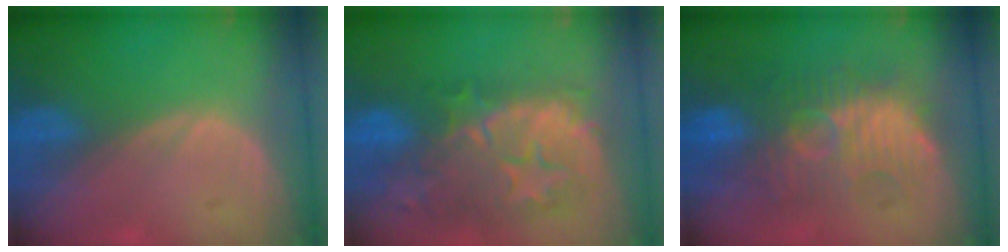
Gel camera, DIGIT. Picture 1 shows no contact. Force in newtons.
{"total": 11.7, "press": 10.7, "slide": 4.8}
{"total": 9.8, "press": 9.8, "slide": 0.8}